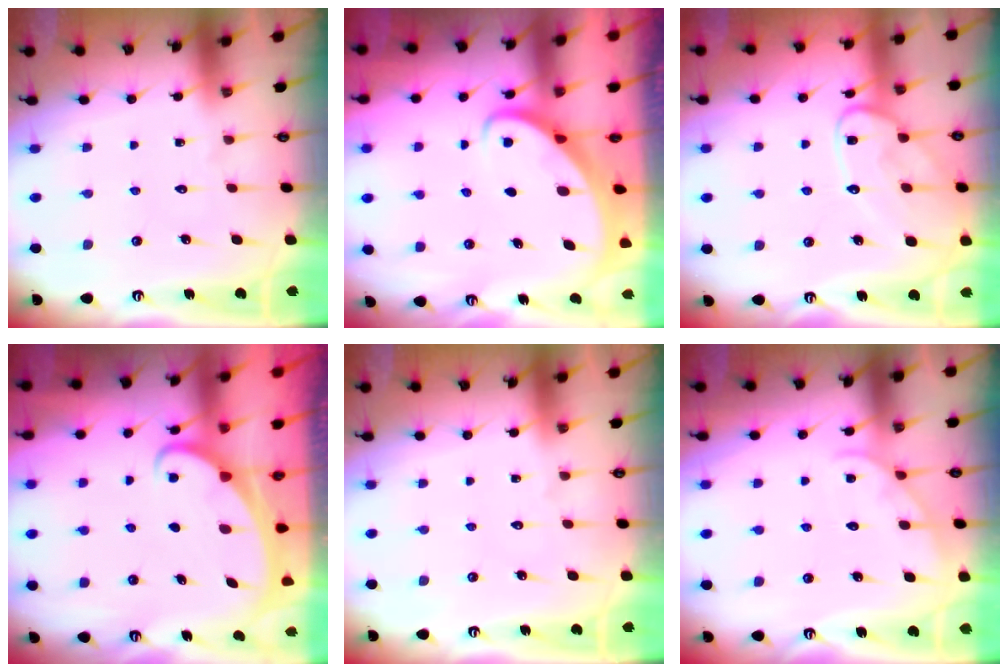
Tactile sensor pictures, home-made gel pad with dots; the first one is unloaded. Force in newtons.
{"total": 2.7, "press": 2.7, "slide": 0.3}
{"total": 12.4, "press": 12.4, "slide": 1.0}
{"total": 1.9, "press": 1.9, "slide": 0.3}
{"total": 0.0}
{"total": 4.9, "press": 4.9, "slide": 0.5}